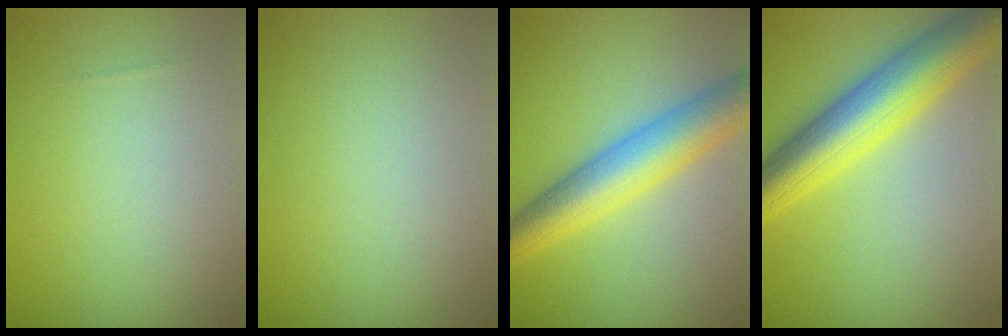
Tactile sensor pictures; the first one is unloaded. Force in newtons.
{"total": 0.0}
{"total": 6.9, "press": 6.9, "slide": 0.1}
{"total": 8.7, "press": 8.7, "slide": 0.3}